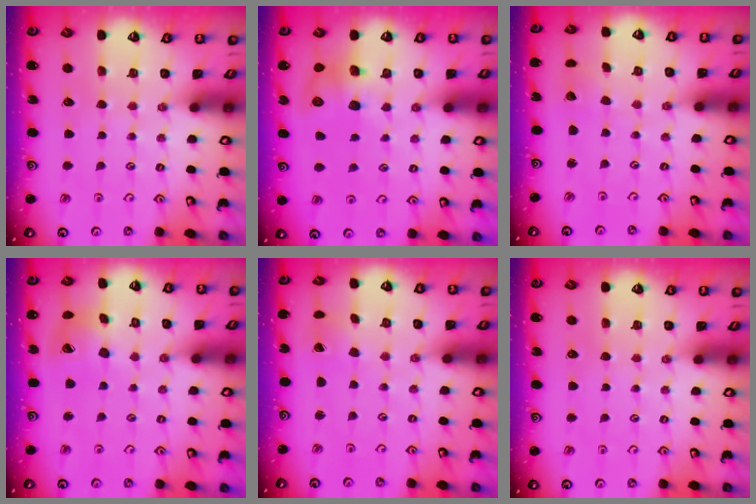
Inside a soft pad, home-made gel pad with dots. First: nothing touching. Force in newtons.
{"total": 8.2, "press": 8.1, "slide": 1.2}
{"total": 1.5, "press": 1.5, "slide": 0.0}
{"total": 13.5, "press": 13.4, "slide": 1.7}
{"total": 0.9, "press": 0.8, "slide": 0.4}
{"total": 0.0}